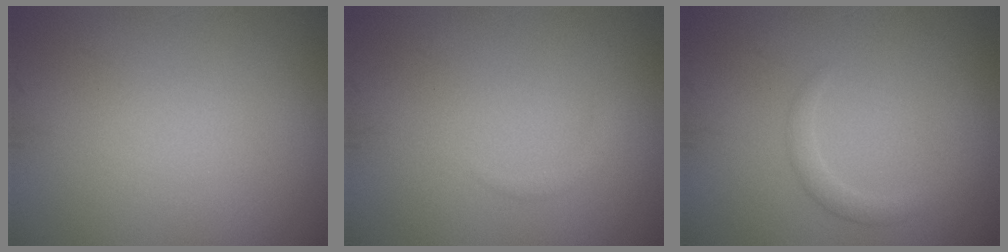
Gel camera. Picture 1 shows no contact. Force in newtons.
{"total": 0.6, "press": 0.6, "slide": 0.0}
{"total": 1.4, "press": 1.4, "slide": 0.1}